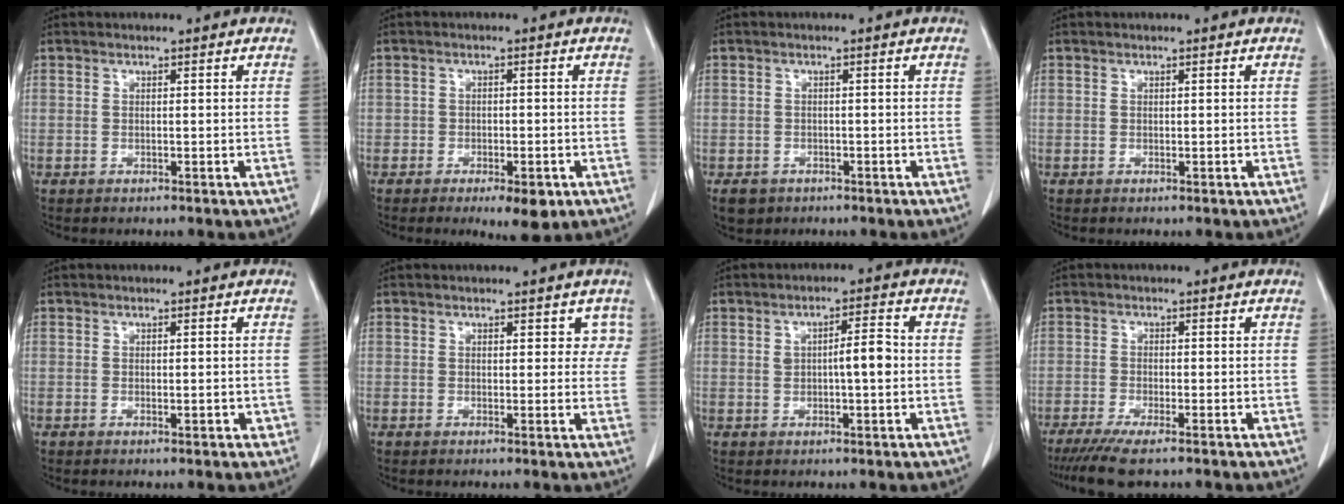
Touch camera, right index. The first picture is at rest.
{"total": 5.0, "force": [-2.6, 2.2, 3.7], "torque": [-0.044, -0.002, -0.030]}
{"total": 3.6, "force": [-2.3, 2.7, 0.8], "torque": [-0.014, 0.000, -0.033]}
{"total": 0.0}
{"total": 1.3, "force": [-0.3, 0.5, 1.1], "torque": [-0.014, -0.001, -0.002]}
{"total": 3.0, "force": [1.6, 2.0, 1.6], "torque": [0.005, 0.003, 0.013]}
{"total": 4.4, "force": [0.0, 0.9, 4.3], "torque": [-0.071, 0.008, 0.001]}
{"total": 5.6, "force": [-4.2, 0.3, 3.6], "torque": [-0.060, -0.013, -0.071]}